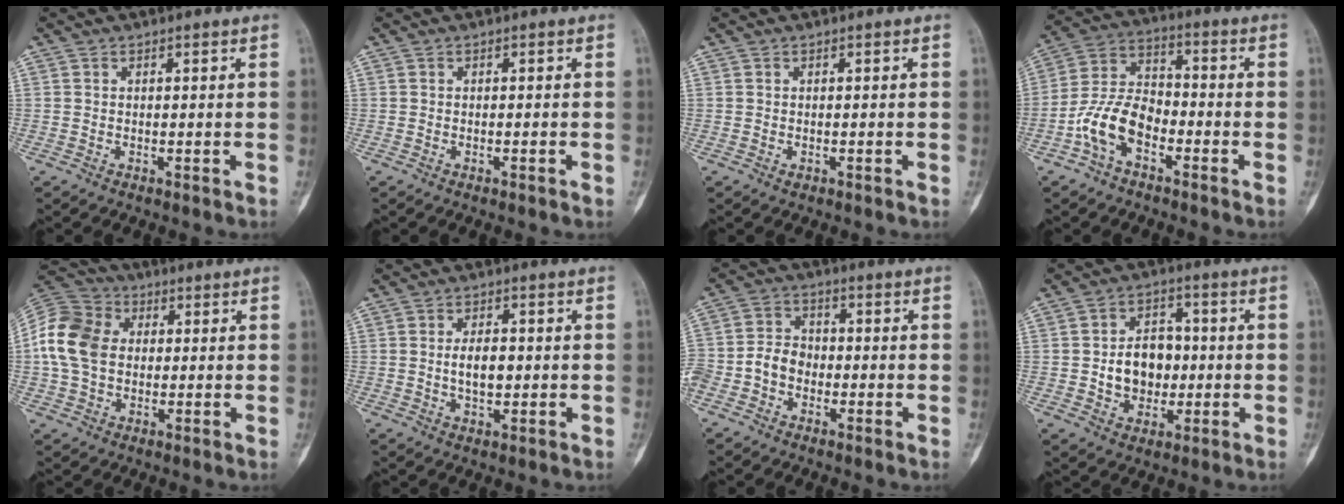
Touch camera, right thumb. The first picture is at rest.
{"total": 0.8, "force": [-0.4, 0.2, 0.7], "torque": [-0.015, 0.003, -0.003]}
{"total": 0.6, "force": [-0.3, 0.4, 0.4], "torque": [-0.005, 0.004, -0.001]}
{"total": 10.5, "force": [-4.6, 6.2, 7.1], "torque": [-0.135, 0.044, -0.094]}
{"total": 13.4, "force": [1.0, 10.3, 8.5], "torque": [-0.158, 0.024, 0.011]}
{"total": 5.0, "force": [-0.1, 2.7, 4.2], "torque": [-0.064, 0.000, -0.001]}
{"total": 9.2, "force": [-2.6, 7.3, 4.9], "torque": [-0.089, 0.031, -0.054]}
{"total": 9.8, "force": [-0.6, 7.6, 6.1], "torque": [-0.061, 0.017, -0.006]}